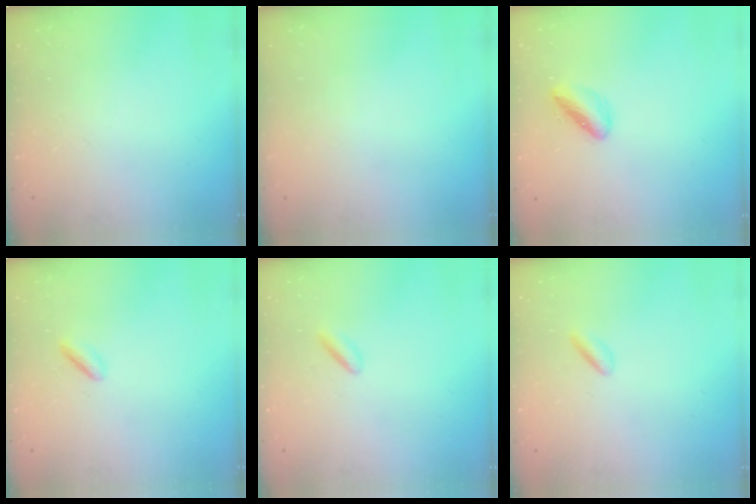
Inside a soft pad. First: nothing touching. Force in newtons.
{"total": 0.0}
{"total": 4.6, "press": 4.4, "slide": 1.4}
{"total": 1.8, "press": 1.7, "slide": 0.7}
{"total": 1.8, "press": 1.6, "slide": 0.8}
{"total": 1.5, "press": 1.3, "slide": 0.6}